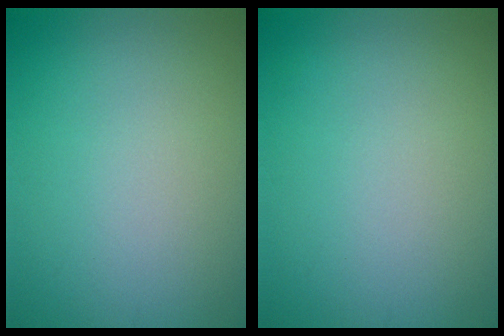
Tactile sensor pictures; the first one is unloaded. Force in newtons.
{"total": 0.0}